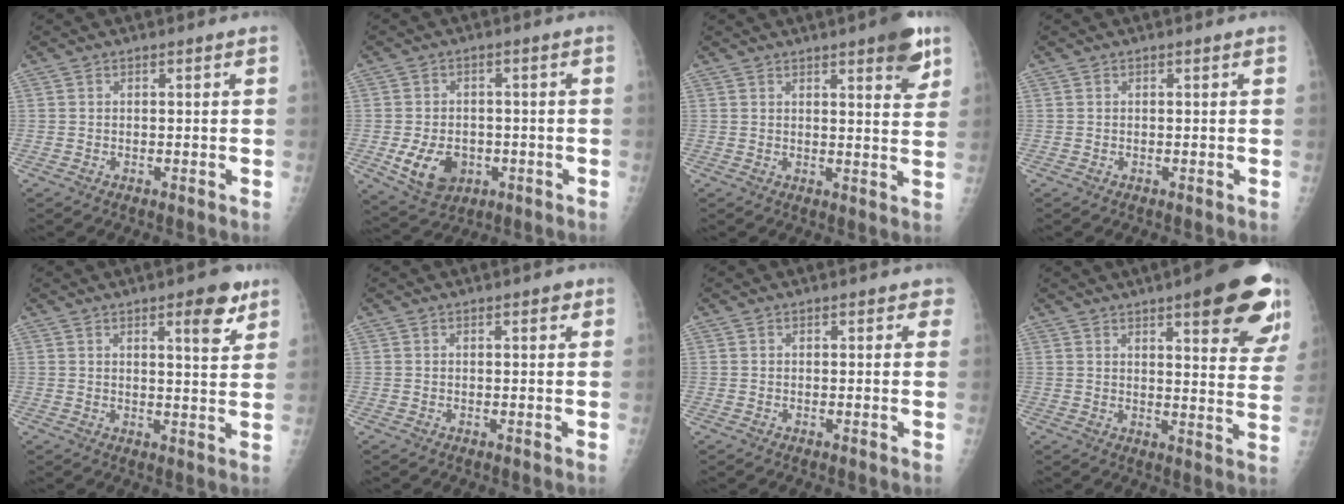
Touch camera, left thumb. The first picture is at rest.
{"total": 8.6, "force": [-2.5, 6.3, 5.3], "torque": [-0.075, 0.007, -0.028]}
{"total": 7.5, "force": [4.4, 1.8, 5.8], "torque": [-0.060, -0.021, 0.052]}
{"total": 0.0}
{"total": 7.1, "force": [4.1, 1.8, 5.5], "torque": [-0.063, -0.023, 0.053]}
{"total": 1.5, "force": [0.9, 0.6, 1.1], "torque": [-0.009, -0.002, 0.010]}
{"total": 2.1, "force": [1.5, 1.2, 0.9], "torque": [0.020, -0.002, 0.009]}
{"total": 18.7, "force": [10.5, 4.7, 14.8], "torque": [-0.157, -0.043, 0.126]}